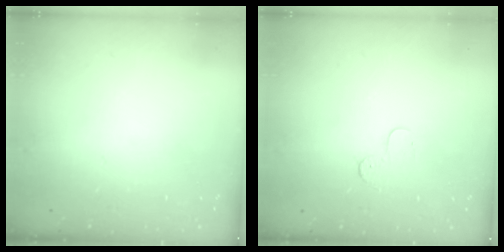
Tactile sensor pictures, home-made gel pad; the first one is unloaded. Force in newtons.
{"total": 3.9, "press": 3.9, "slide": 0.4}